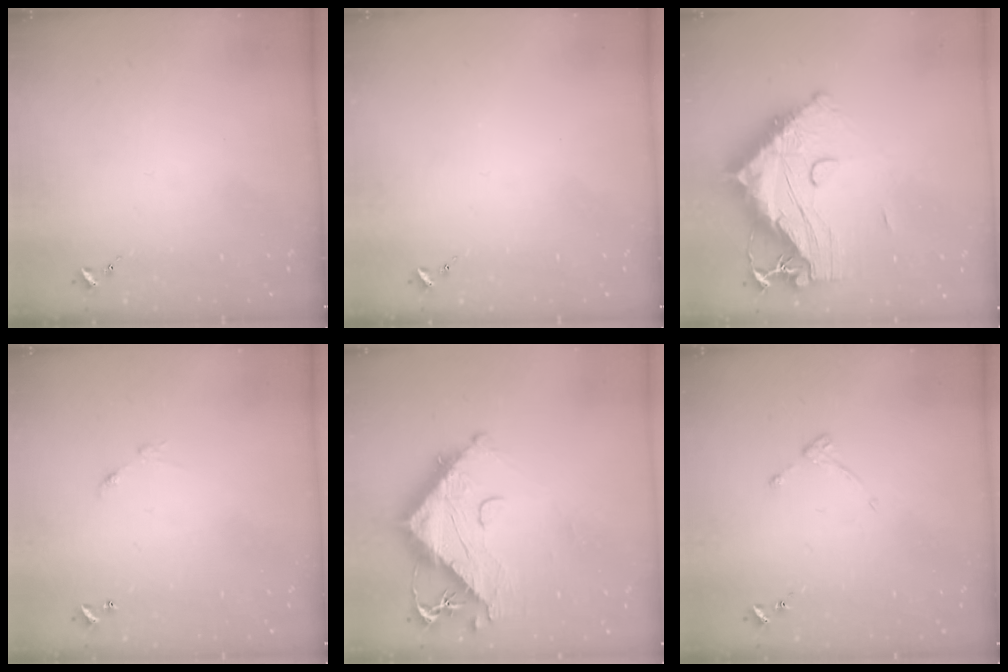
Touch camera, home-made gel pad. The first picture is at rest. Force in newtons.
{"total": 0.0}
{"total": 22.9, "press": 22.7, "slide": 2.4}
{"total": 5.6, "press": 5.5, "slide": 0.6}
{"total": 17.1, "press": 17.0, "slide": 1.9}
{"total": 4.8, "press": 4.7, "slide": 0.5}